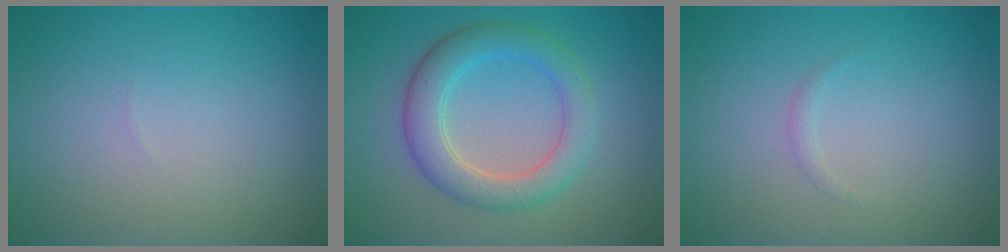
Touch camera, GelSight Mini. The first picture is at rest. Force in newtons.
{"total": 4.6, "press": 4.6, "slide": 0.3}
{"total": 0.5, "press": 0.5, "slide": 0.0}